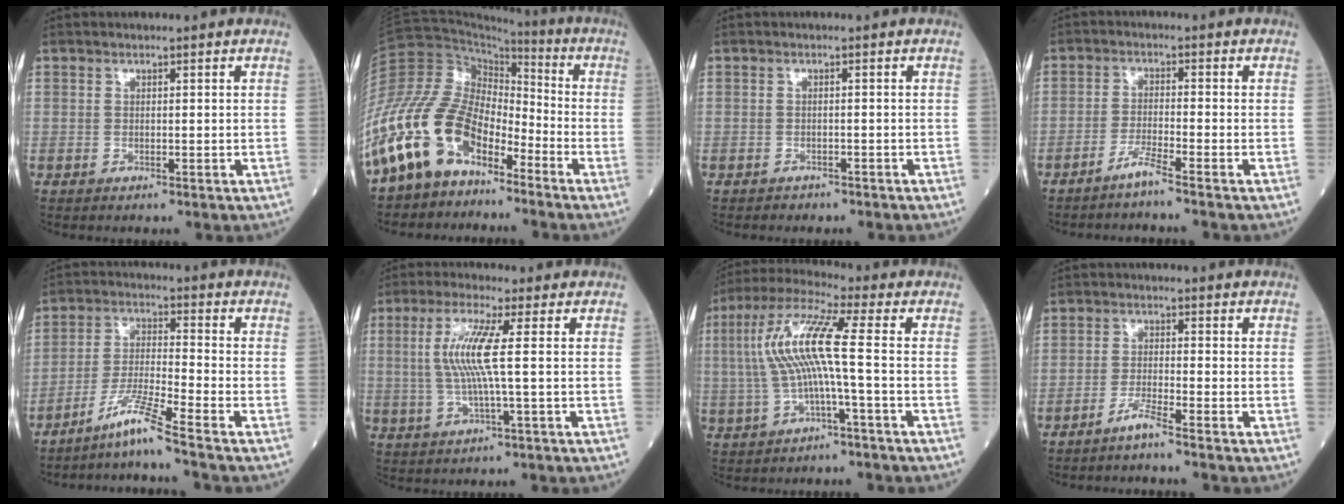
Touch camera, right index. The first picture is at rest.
{"total": 17.6, "force": [-12.1, 8.7, 9.5], "torque": [-0.212, 0.032, -0.232]}
{"total": 1.5, "force": [-1.3, 0.6, 0.2], "torque": [-0.012, 0.000, -0.018]}
{"total": 3.1, "force": [-2.6, -0.9, 1.5], "torque": [-0.034, -0.008, -0.055]}
{"total": 7.1, "force": [-5.7, -1.9, 3.8], "torque": [-0.080, -0.023, -0.115]}
{"total": 7.5, "force": [0.8, -0.4, 7.4], "torque": [-0.163, 0.003, 0.014]}
{"total": 10.2, "force": [-0.2, 0.2, 10.2], "torque": [-0.216, 0.028, -0.008]}
{"total": 2.8, "force": [-2.4, -0.8, 1.4], "torque": [-0.032, -0.006, -0.051]}